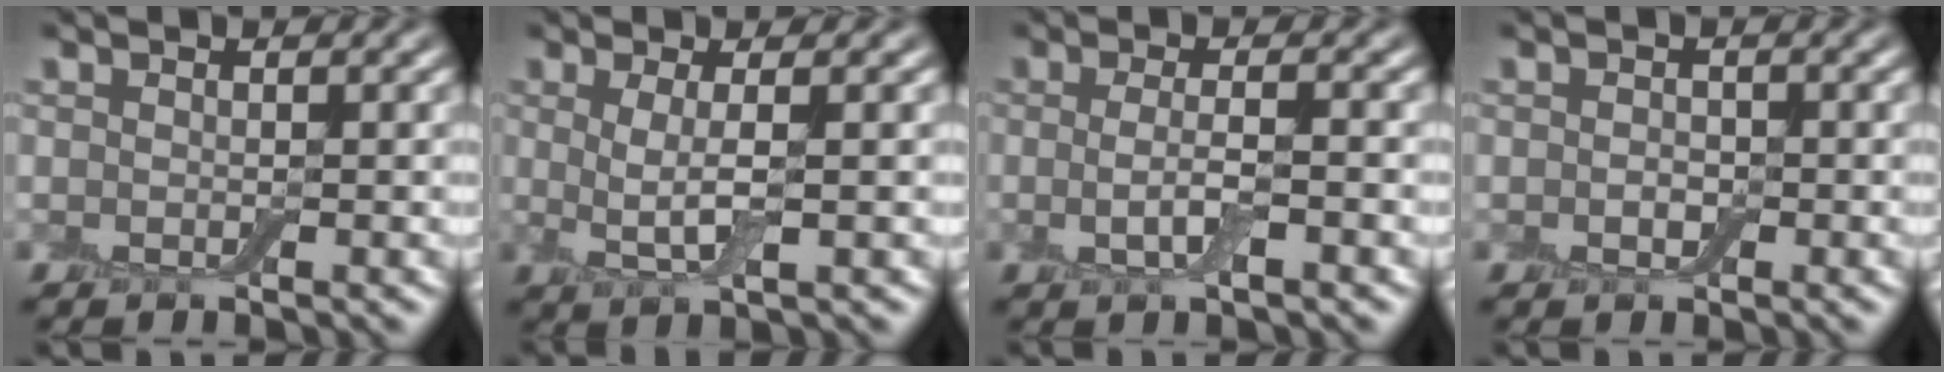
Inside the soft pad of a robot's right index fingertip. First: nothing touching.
{"total": 2.9, "force": [0.4, 0.7, 2.7], "torque": [-0.058, -0.007, 0.006]}
{"total": 2.8, "force": [-0.4, 0.7, 2.6], "torque": [-0.056, -0.010, -0.010]}
{"total": 1.1, "force": [-0.2, 0.8, 0.7], "torque": [-0.013, -0.002, -0.007]}